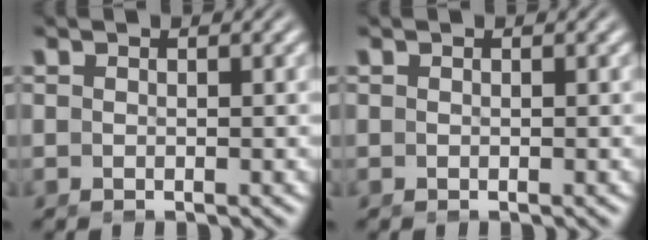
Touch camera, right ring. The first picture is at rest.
{"total": 0.0}